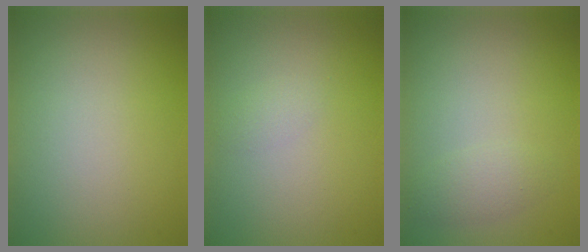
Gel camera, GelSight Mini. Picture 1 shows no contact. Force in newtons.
{"total": 0.8, "press": 0.8, "slide": 0.0}
{"total": 1.5, "press": 1.5, "slide": 0.1}